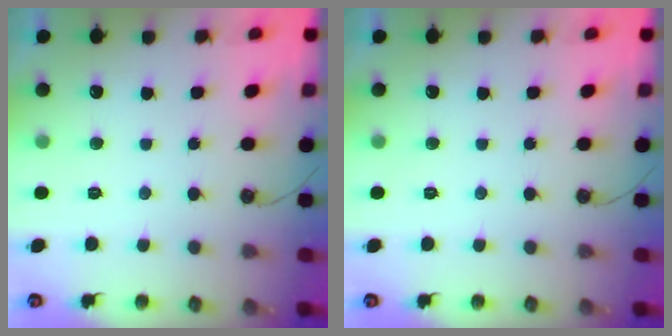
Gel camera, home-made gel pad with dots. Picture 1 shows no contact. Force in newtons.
{"total": 0.0}